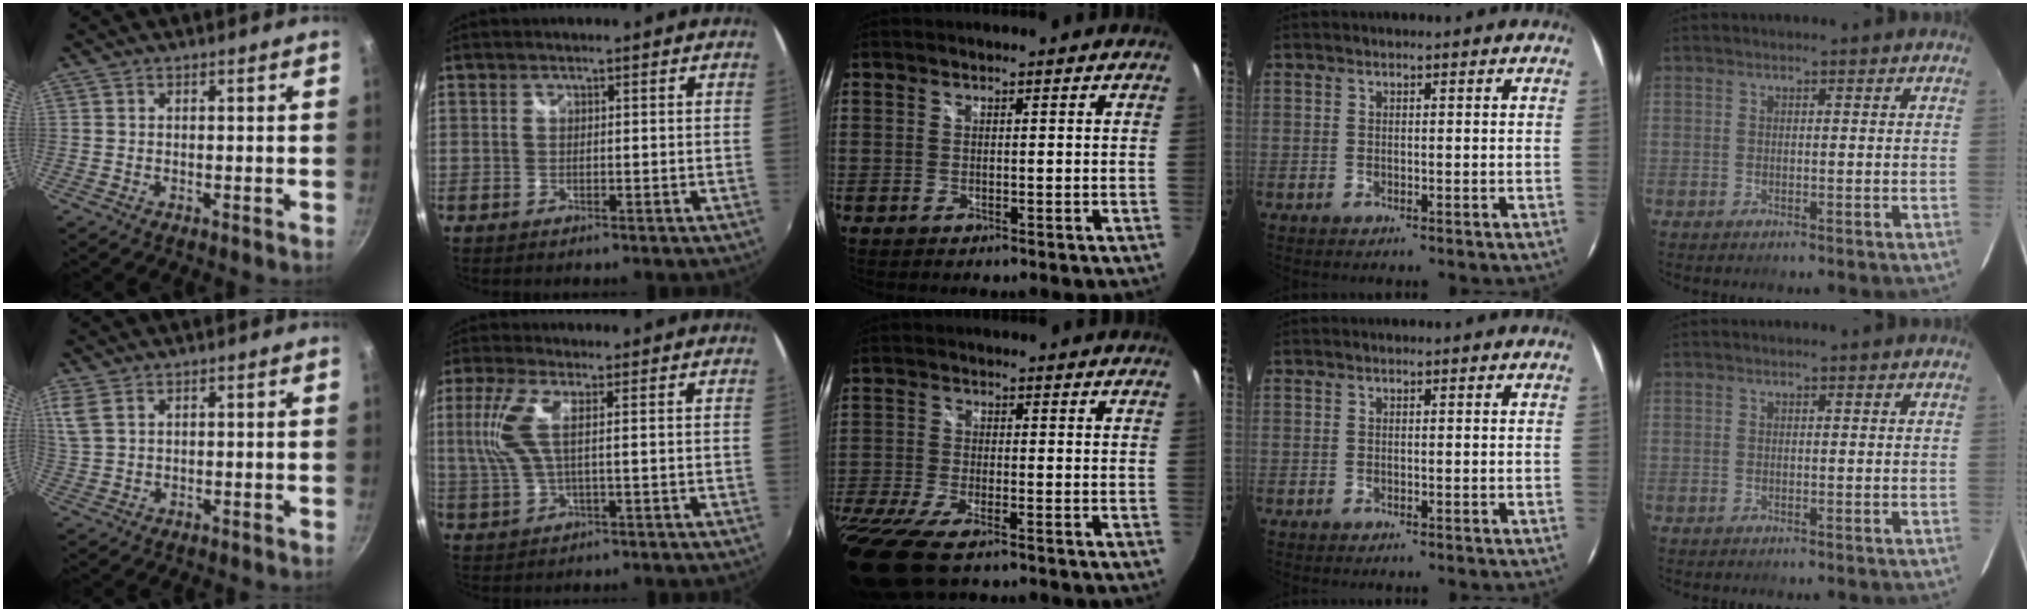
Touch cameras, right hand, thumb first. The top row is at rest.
{"thumb": {"total": 5.7, "force": [3.0, 3.1, 3.6], "torque": [-0.083, 0.008, 0.066]}, "index": {"total": 7.1, "force": [1.1, 1.4, 6.9], "torque": [-0.152, 0.004, 0.028]}, "middle": {"total": 15.2, "force": [-10.4, 4.9, 9.9], "torque": [-0.231, -0.069, -0.188]}}